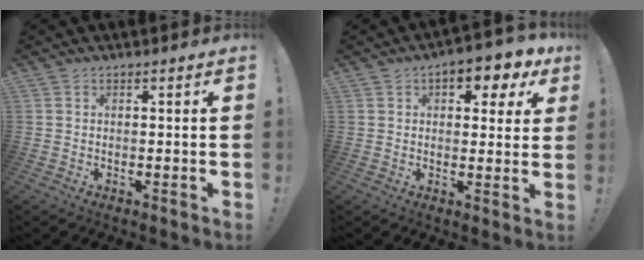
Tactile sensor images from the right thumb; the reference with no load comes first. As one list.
[{"total": 8.1, "force": [4.0, 4.3, 5.6], "torque": [-0.063, -0.016, 0.065]}]